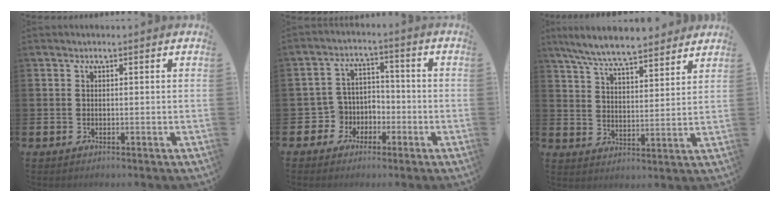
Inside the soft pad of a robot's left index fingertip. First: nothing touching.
{"total": 4.6, "force": [-2.3, 4.0, 0.5], "torque": [-0.030, 0.009, -0.048]}
{"total": 7.9, "force": [7.4, 0.8, 2.5], "torque": [-0.081, -0.036, 0.135]}